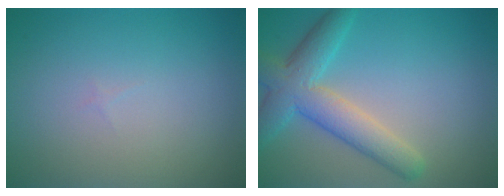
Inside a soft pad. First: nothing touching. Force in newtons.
{"total": 5.6, "press": 5.6, "slide": 0.4}